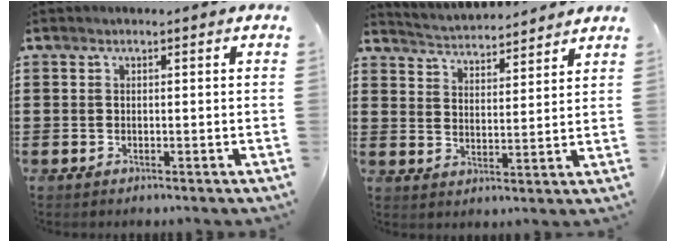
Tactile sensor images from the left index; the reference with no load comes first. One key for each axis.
{"total": 3.4, "fx": 3.4, "fy": -0.1, "fz": -0.2, "tx": -0.016, "ty": -0.025, "tz": 0.055}